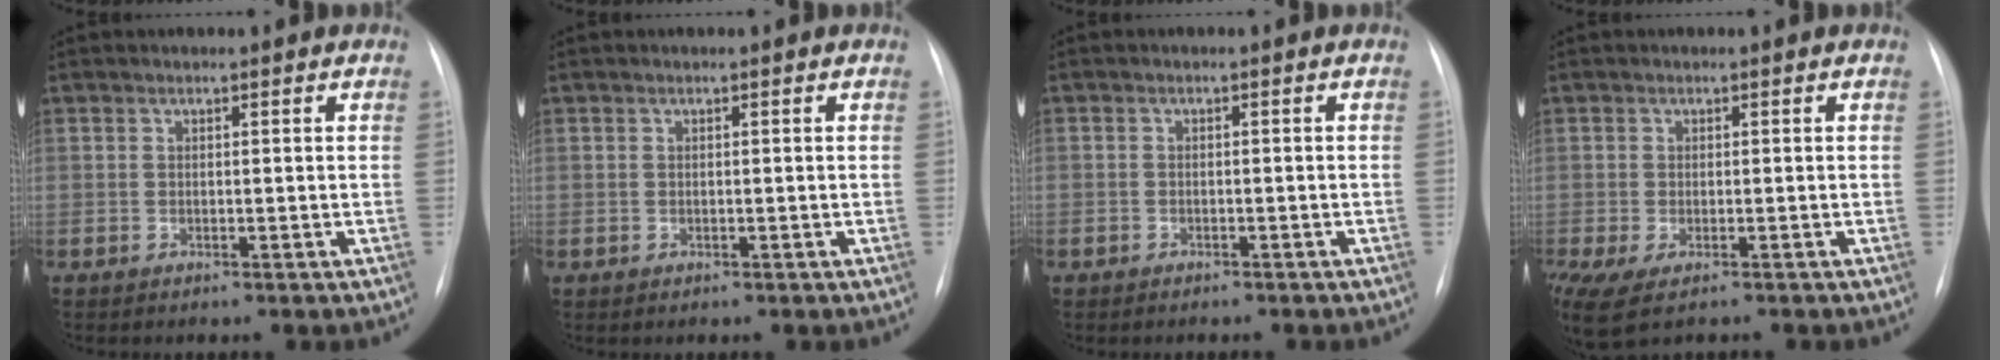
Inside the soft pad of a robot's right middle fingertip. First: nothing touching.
{"total": 0.0}
{"total": 1.6, "force": [-1.3, 0.9, 0.4], "torque": [-0.010, 0.001, -0.017]}
{"total": 8.8, "force": [-6.0, 3.3, 5.6], "torque": [-0.118, -0.018, -0.095]}